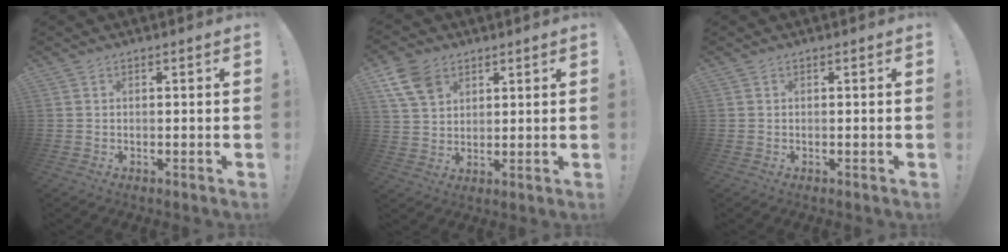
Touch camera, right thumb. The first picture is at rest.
{"total": 10.0, "force": [5.5, 6.8, 4.8], "torque": [-0.093, -0.020, 0.110]}
{"total": 0.0}